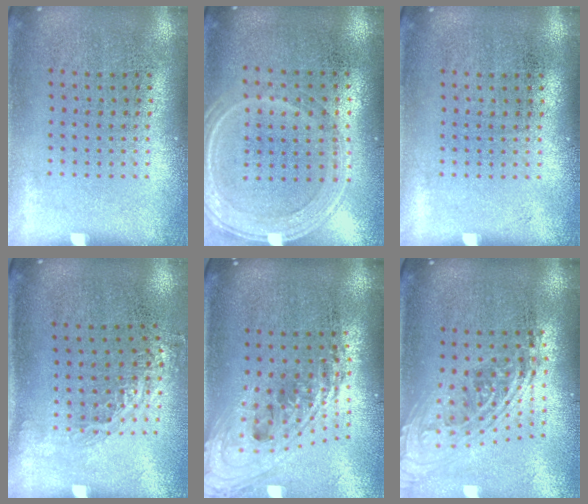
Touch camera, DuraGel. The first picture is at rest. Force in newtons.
{"total": 1.2, "press": 1.1, "slide": 0.5}
{"total": 0.0}
{"total": 1.1, "press": 0.8, "slide": 0.6}
{"total": 2.3, "press": 1.7, "slide": 1.6}
{"total": 2.1, "press": 1.5, "slide": 1.5}